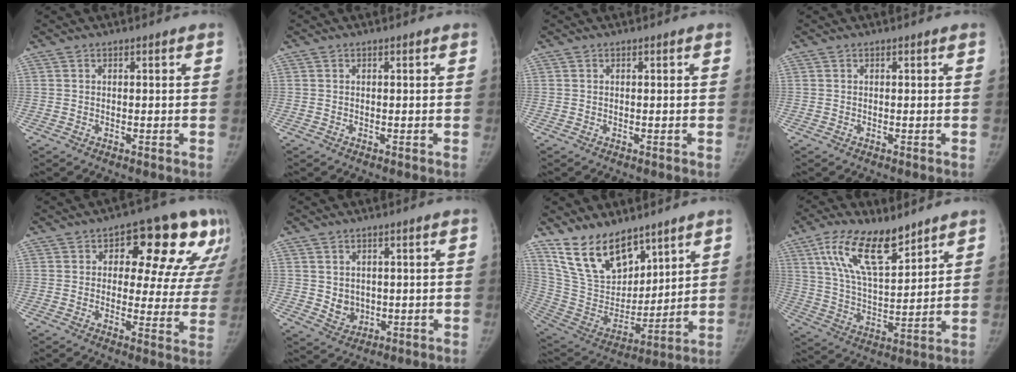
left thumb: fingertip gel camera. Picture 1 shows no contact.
{"total": 0.0}
{"total": 0.0}
{"total": 0.0}
{"total": 17.6, "force": [8.1, 9.1, 12.7], "torque": [-0.094, -0.011, 0.098]}
{"total": 4.1, "force": [0.5, 3.6, 2.0], "torque": [-0.019, -0.009, 0.023]}
{"total": 17.6, "force": [12.6, 8.9, 8.5], "torque": [-0.111, -0.067, 0.251]}
{"total": 15.2, "force": [9.5, 6.1, 10.1], "torque": [-0.157, -0.045, 0.183]}